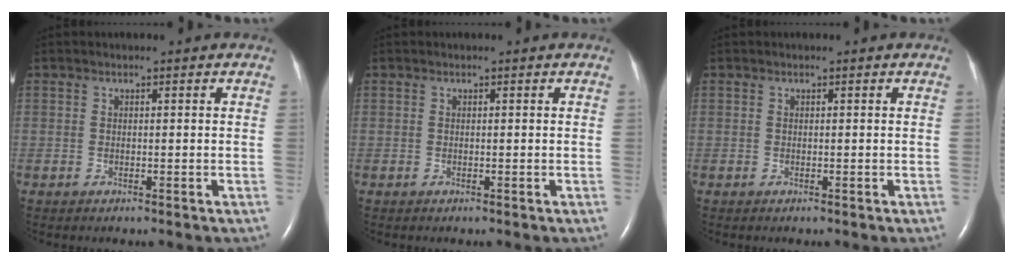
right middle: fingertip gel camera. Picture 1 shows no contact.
{"total": 0.0}
{"total": 0.0}